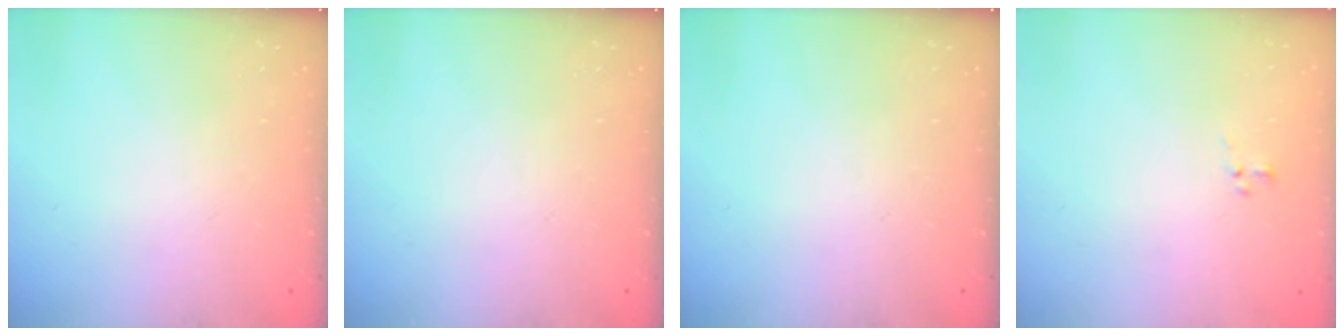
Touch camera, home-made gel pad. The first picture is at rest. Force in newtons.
{"total": 0.0}
{"total": 0.0}
{"total": 1.2, "press": 1.1, "slide": 0.6}